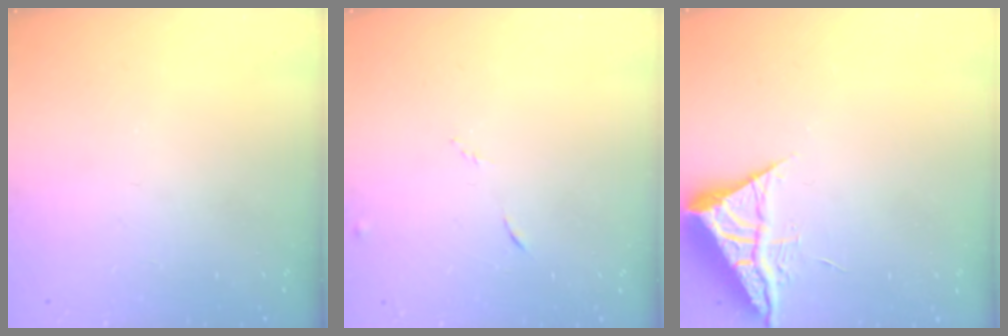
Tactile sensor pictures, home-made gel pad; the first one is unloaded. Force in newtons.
{"total": 5.2, "press": 5.1, "slide": 0.6}
{"total": 6.4, "press": 6.4, "slide": 0.2}